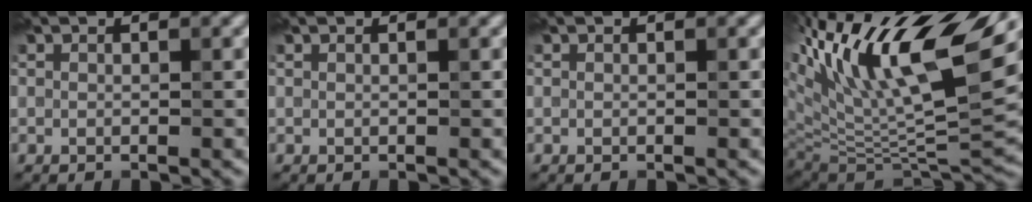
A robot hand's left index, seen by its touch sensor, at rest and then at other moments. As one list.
[{"total": 0.6, "force": [0.4, 0.3, 0.3], "torque": [0.006, 0.005, -0.006]}, {"total": 0.0}, {"total": 15.2, "force": [5.9, 5.5, 12.8], "torque": [-0.242, 0.030, 0.109]}]